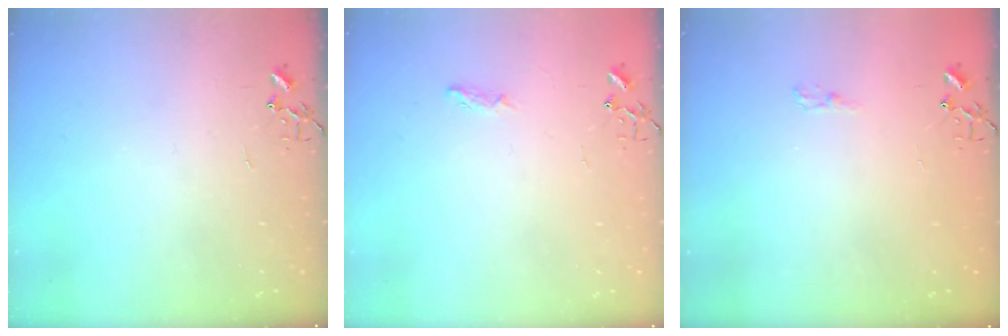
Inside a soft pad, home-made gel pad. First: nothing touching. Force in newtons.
{"total": 4.8, "press": 4.7, "slide": 0.5}
{"total": 4.7, "press": 4.7, "slide": 0.6}